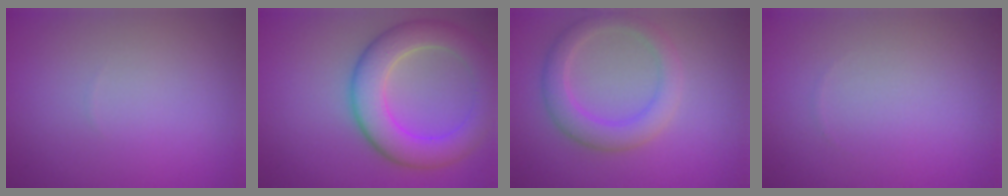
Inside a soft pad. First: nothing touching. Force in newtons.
{"total": 6.8, "press": 6.8, "slide": 0.5}
{"total": 3.6, "press": 3.6, "slide": 0.1}
{"total": 0.0}